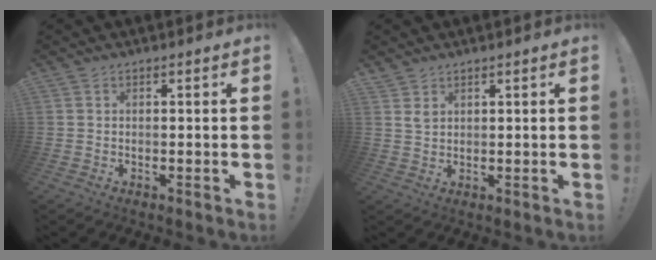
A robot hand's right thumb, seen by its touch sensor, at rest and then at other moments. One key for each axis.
{"total": 2.5, "fx": 1.8, "fy": 1.2, "fz": 1.1, "tx": -0.009, "ty": -0.015, "tz": 0.032}